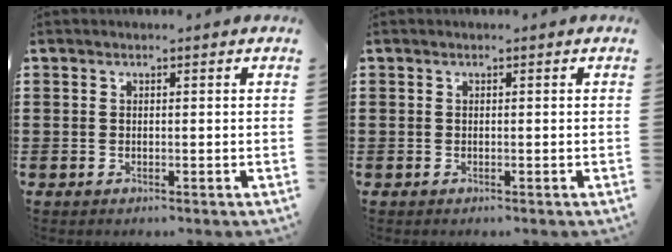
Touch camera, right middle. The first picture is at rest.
{"total": 0.0}